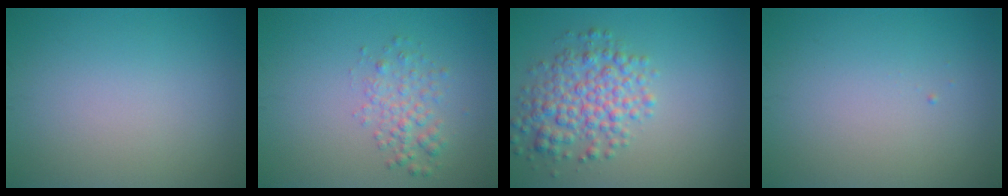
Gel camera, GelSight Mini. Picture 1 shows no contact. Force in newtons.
{"total": 2.4, "press": 2.4, "slide": 0.1}
{"total": 4.8, "press": 4.8, "slide": 0.1}
{"total": 0.0}